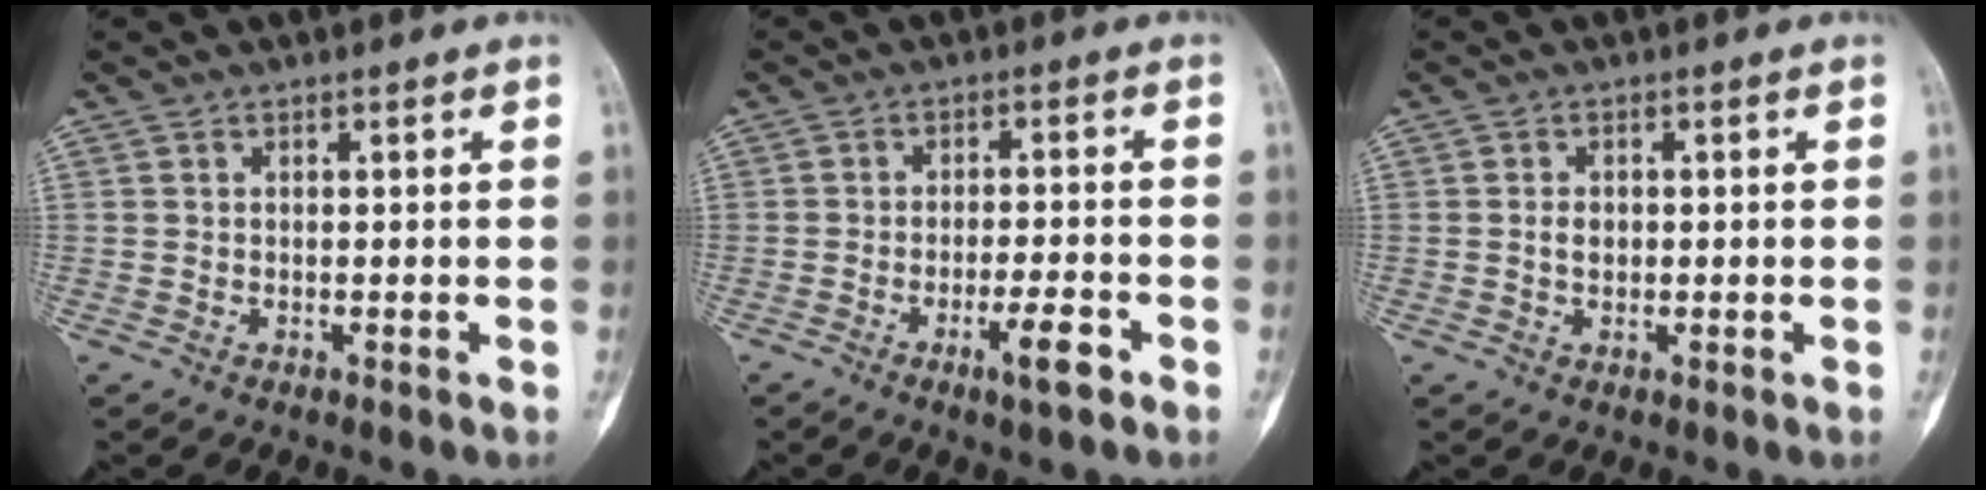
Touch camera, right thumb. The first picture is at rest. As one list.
[{"total": 5.2, "force": [-2.8, 0.9, 4.3], "torque": [-0.075, 0.014, -0.046]}, {"total": 1.9, "force": [0.0, 1.4, 1.3], "torque": [-0.014, 0.002, 0.000]}]